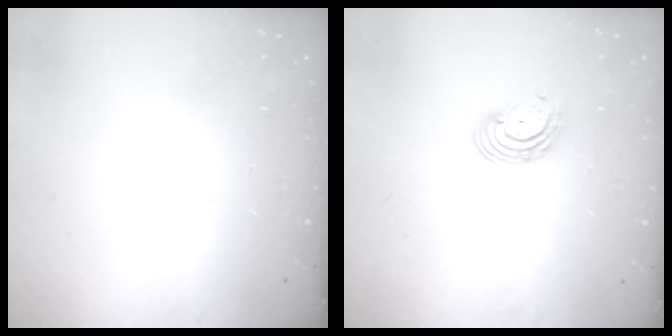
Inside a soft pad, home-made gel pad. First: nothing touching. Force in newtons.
{"total": 3.9, "press": 3.9, "slide": 0.3}